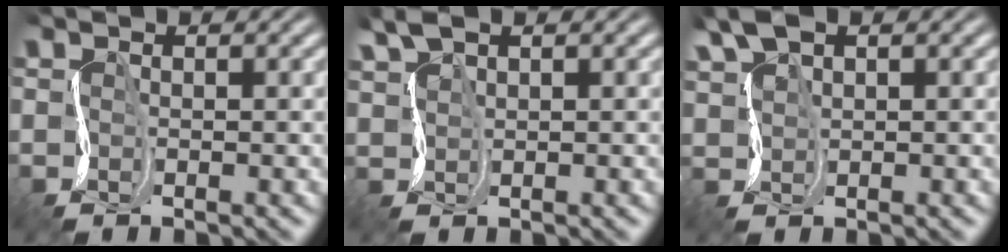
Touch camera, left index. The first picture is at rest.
{"total": 2.7, "force": [2.2, 0.9, 1.3], "torque": [-0.038, 0.010, 0.047]}
{"total": 3.2, "force": [2.4, 1.4, 1.6], "torque": [-0.041, 0.014, 0.046]}